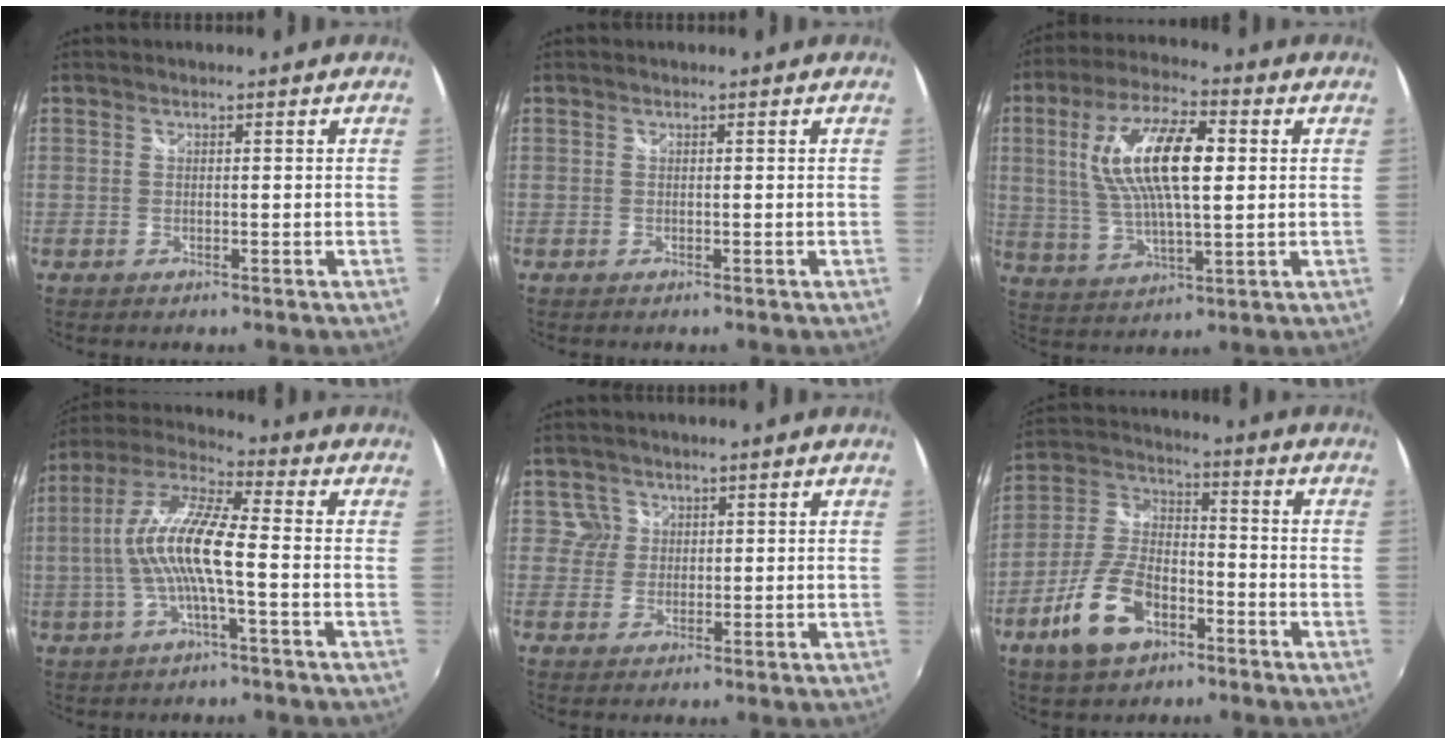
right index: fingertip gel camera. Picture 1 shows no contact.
{"total": 0.0}
{"total": 16.4, "force": [3.4, 5.7, 14.9], "torque": [-0.284, 0.014, 0.065]}
{"total": 12.5, "force": [-1.8, 2.0, 12.2], "torque": [-0.241, 0.009, -0.037]}
{"total": 2.7, "force": [1.1, 2.4, -0.4], "torque": [0.027, 0.018, 0.018]}
{"total": 12.9, "force": [-6.8, 6.6, 8.7], "torque": [-0.187, 0.009, -0.123]}